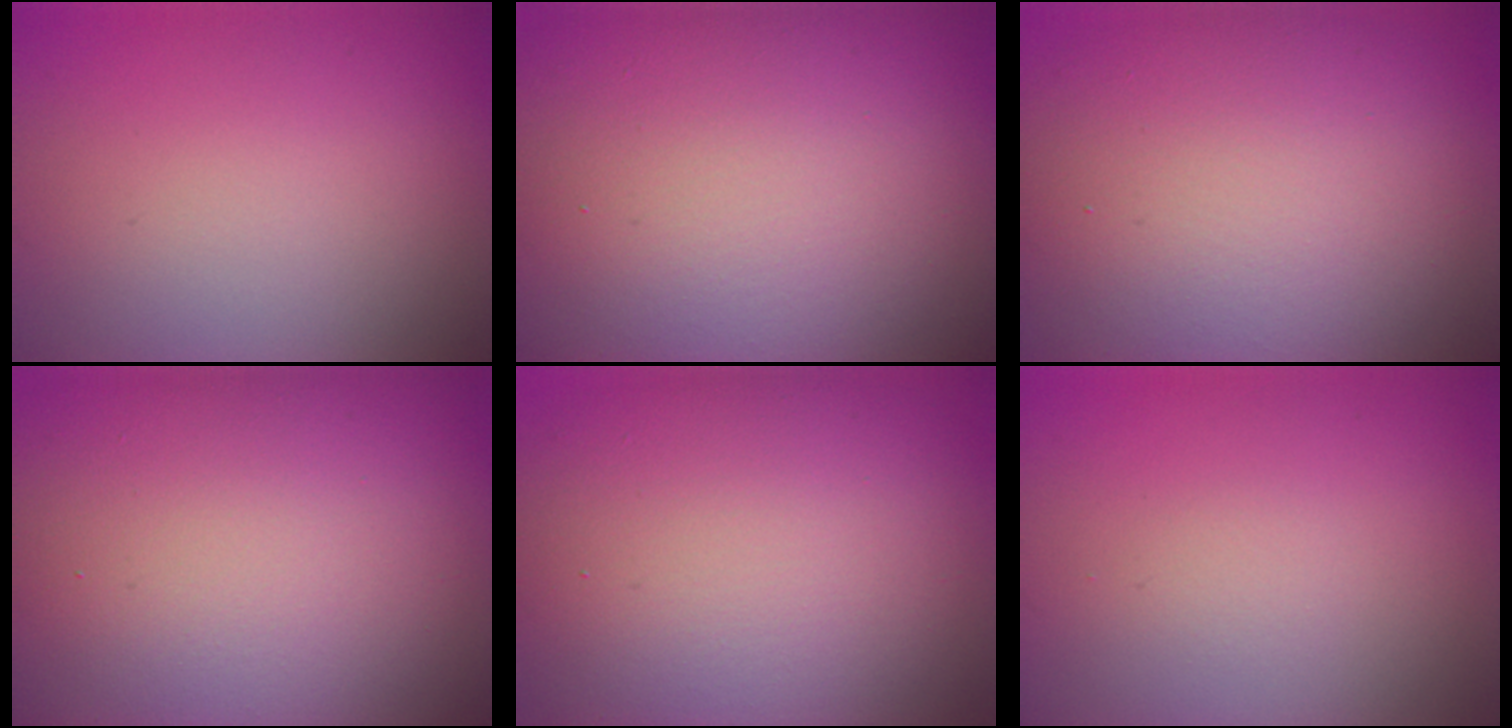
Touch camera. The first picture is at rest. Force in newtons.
{"total": 23.5, "press": 23.4, "slide": 1.6}
{"total": 14.2, "press": 14.2, "slide": 1.0}
{"total": 24.5, "press": 24.5, "slide": 1.0}
{"total": 16.1, "press": 16.1, "slide": 0.9}
{"total": 0.7, "press": 0.7, "slide": 0.0}